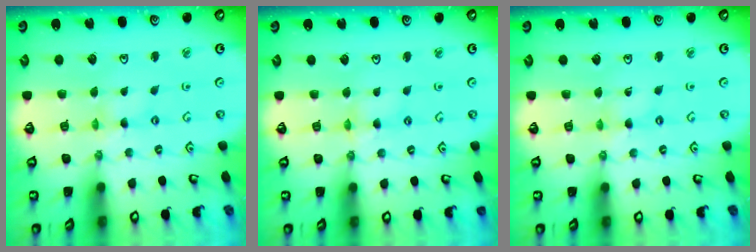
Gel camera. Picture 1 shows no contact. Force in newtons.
{"total": 3.0, "press": 2.9, "slide": 0.3}
{"total": 0.0}